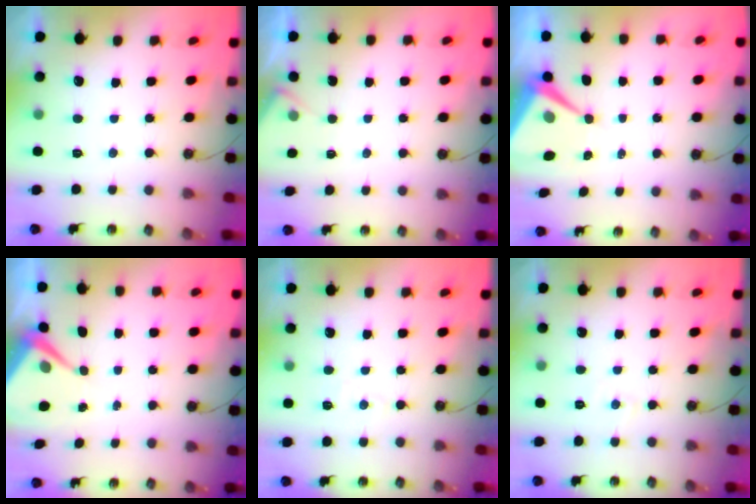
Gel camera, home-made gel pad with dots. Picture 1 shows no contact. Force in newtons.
{"total": 4.3, "press": 4.2, "slide": 0.6}
{"total": 8.7, "press": 8.7, "slide": 0.8}
{"total": 5.4, "press": 5.4, "slide": 0.5}
{"total": 5.2, "press": 5.2, "slide": 0.7}
{"total": 4.9, "press": 4.9, "slide": 0.5}